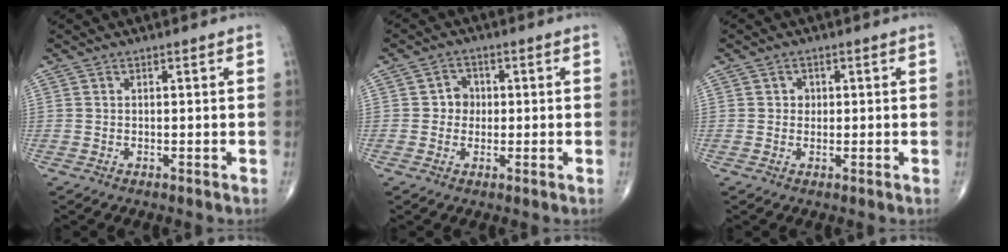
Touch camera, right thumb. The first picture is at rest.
{"total": 3.5, "force": [0.1, 3.2, 1.3], "torque": [0.005, 0.009, -0.006]}
{"total": 1.6, "force": [0.2, 1.5, 0.6], "torque": [0.001, 0.002, 0.002]}